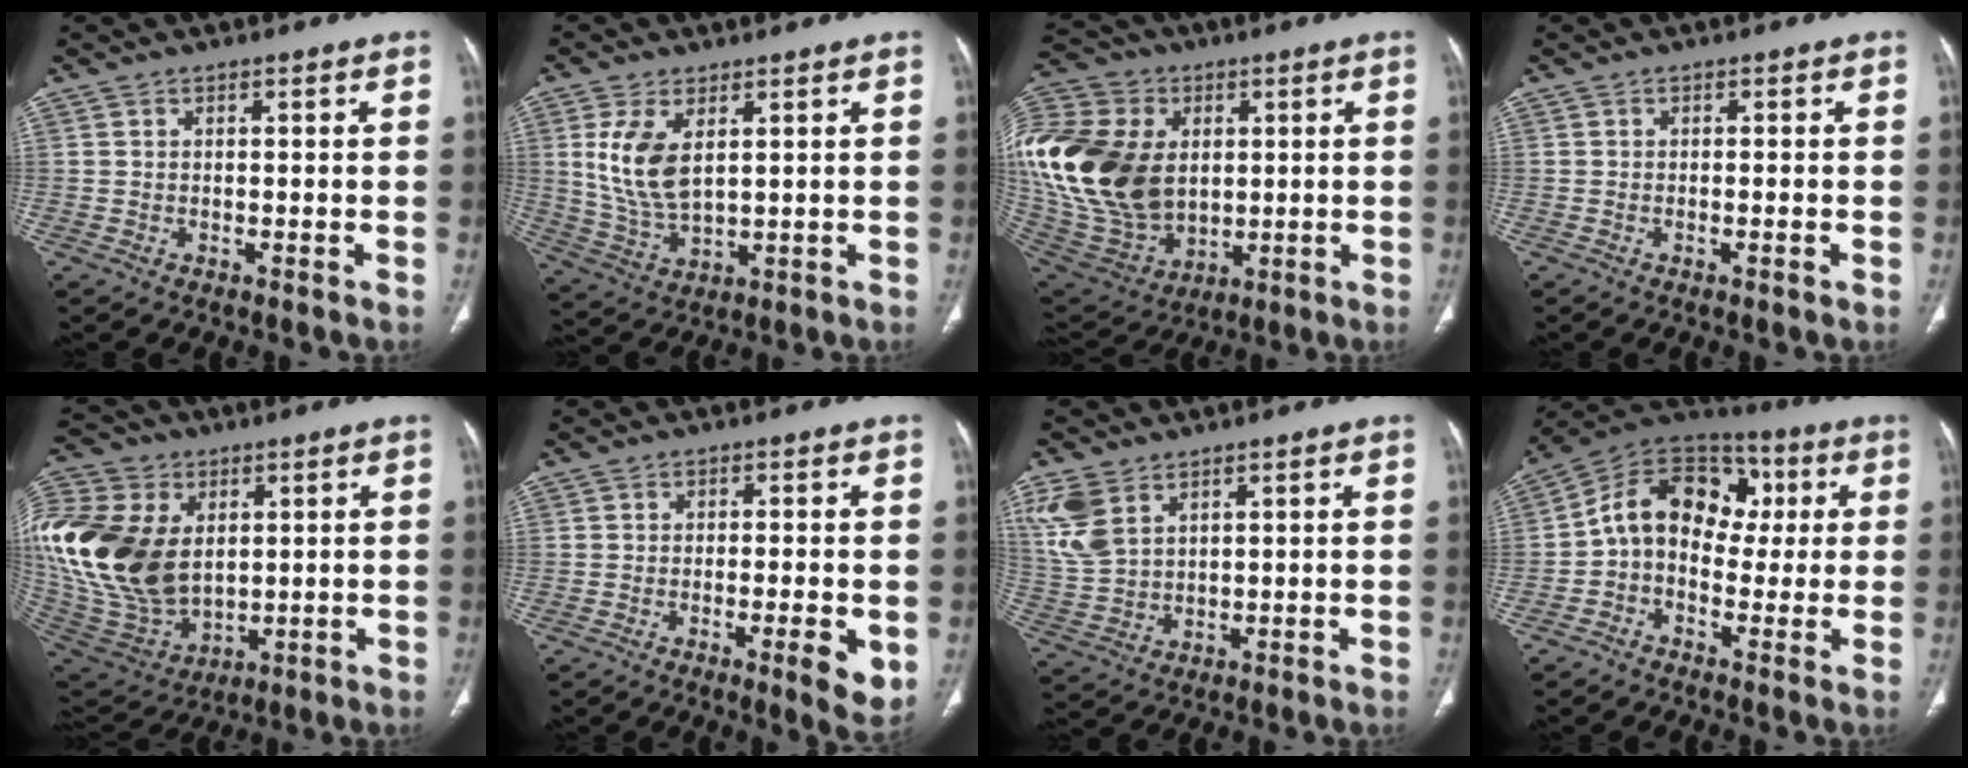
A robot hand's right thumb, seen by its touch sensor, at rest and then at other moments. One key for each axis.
{"total": 9.9, "fx": 2.9, "fy": 5.1, "fz": 8.0, "tx": -0.162, "ty": -0.014, "tz": 0.071}
{"total": 32.0, "fx": 4.5, "fy": 23.0, "fz": 21.8, "tx": -0.491, "ty": 0.020, "tz": 0.103}
{"total": 1.3, "fx": -0.5, "fy": 0.2, "fz": 1.2, "tx": -0.021, "ty": 0.000, "tz": -0.007}
{"total": 29.2, "fx": 4.7, "fy": 20.2, "fz": 20.5, "tx": -0.460, "ty": 0.002, "tz": 0.106}
{"total": 4.9, "fx": -1.2, "fy": 1.0, "fz": 4.6, "tx": -0.072, "ty": -0.011, "tz": -0.021}
{"total": 8.5, "fx": 4.6, "fy": 5.1, "fz": 5.1, "tx": -0.113, "ty": -0.007, "tz": 0.108}
{"total": 14.4, "fx": 0.7, "fy": 10.7, "fz": 9.6, "tx": -0.119, "ty": 0.044, "tz": -0.005}